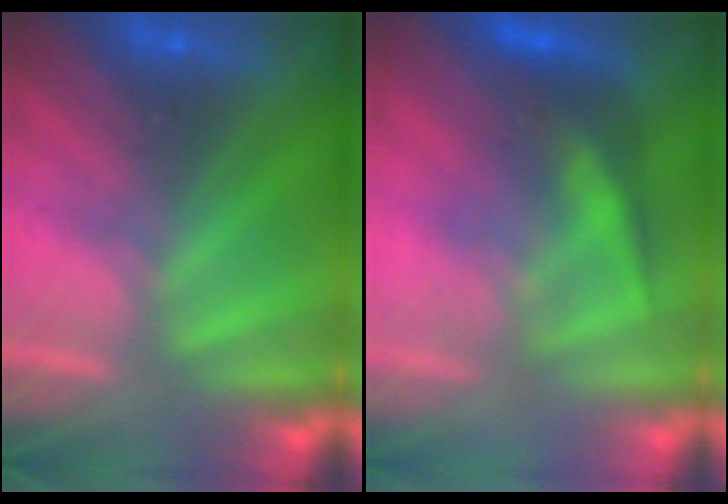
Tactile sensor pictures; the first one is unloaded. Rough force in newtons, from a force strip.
{"total": 2.9}